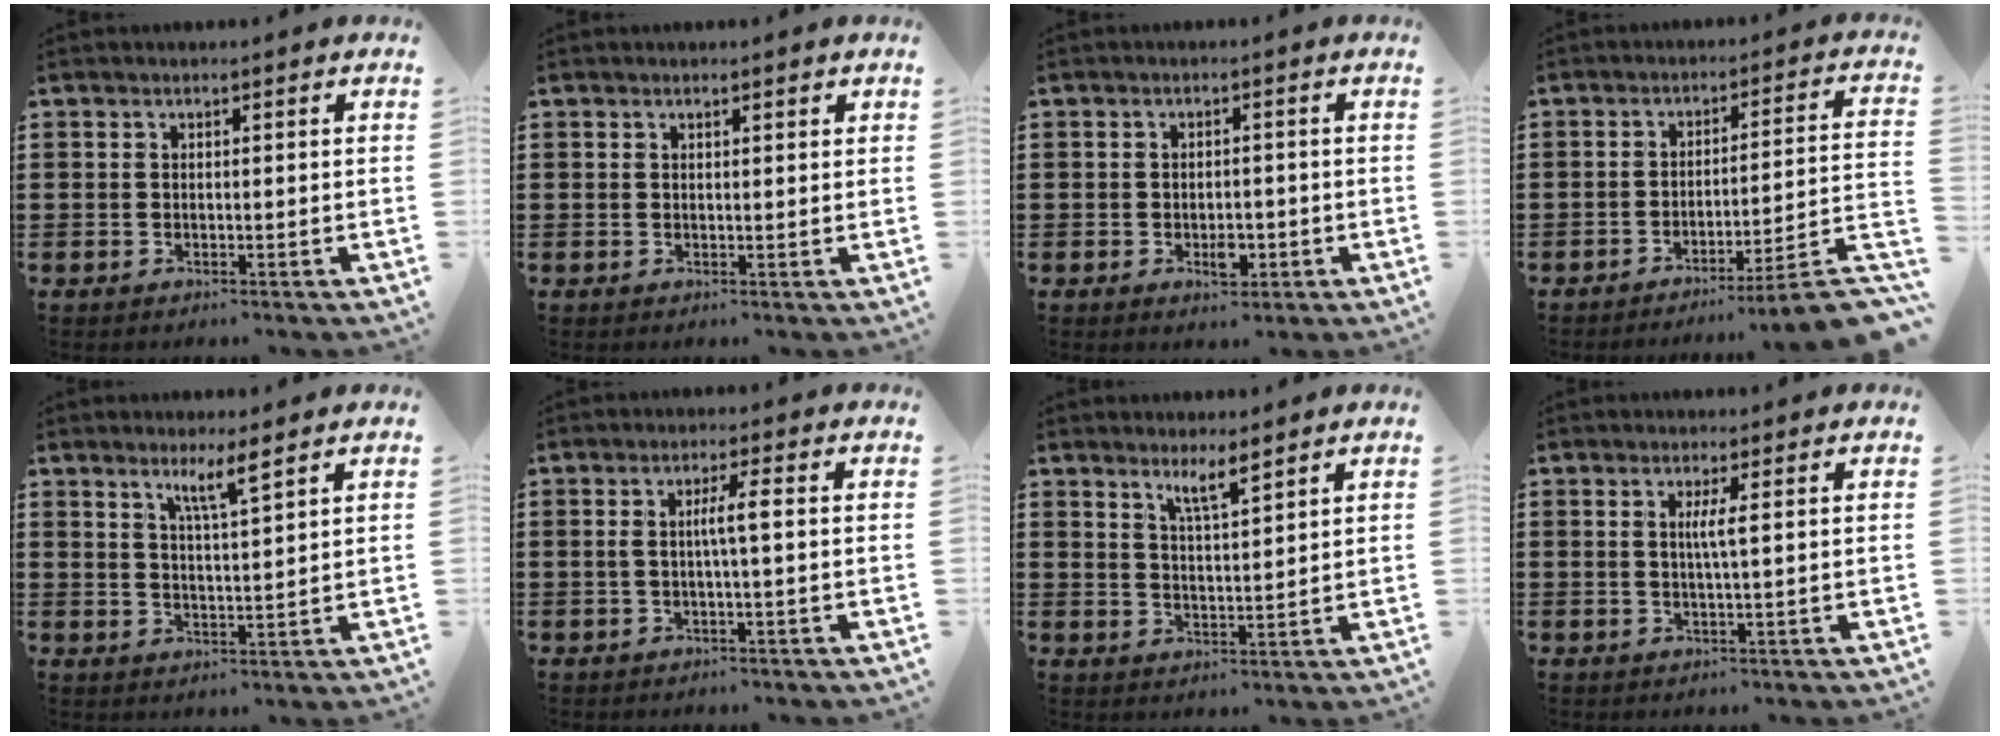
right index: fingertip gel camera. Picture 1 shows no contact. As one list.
[{"total": 0.7, "force": [0.5, 0.3, 0.4], "torque": [-0.009, 0.003, 0.009]}, {"total": 3.4, "force": [-1.2, 1.8, 2.6], "torque": [-0.044, 0.004, -0.019]}, {"total": 6.2, "force": [-4.5, -0.2, 4.3], "torque": [-0.068, -0.016, -0.088]}, {"total": 4.1, "force": [2.8, -0.1, 3.0], "torque": [-0.057, -0.002, 0.044]}, {"total": 3.2, "force": [0.0, 0.0, 3.2], "torque": [-0.061, -0.001, -0.005]}, {"total": 3.7, "force": [2.9, 0.2, 2.3], "torque": [-0.044, 0.000, 0.049]}, {"total": 2.4, "force": [0.4, -0.3, 2.3], "torque": [-0.046, -0.004, 0.003]}]